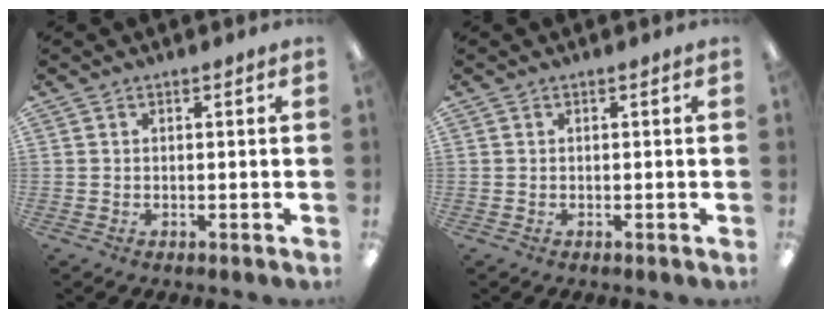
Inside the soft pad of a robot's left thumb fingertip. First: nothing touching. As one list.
[{"total": 0.0}]